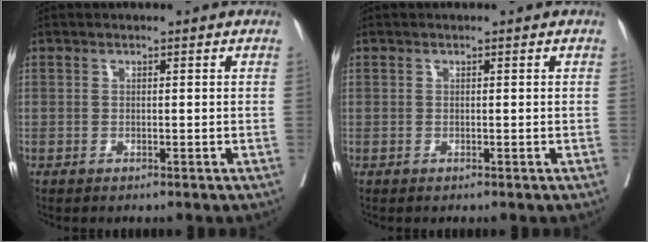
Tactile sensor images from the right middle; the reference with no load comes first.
{"total": 0.0}